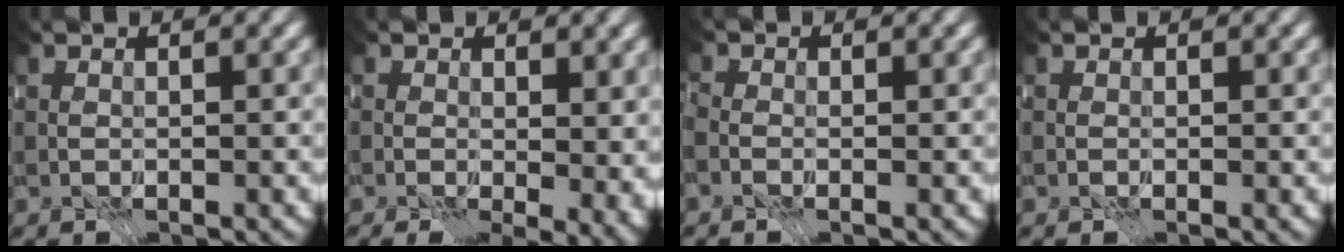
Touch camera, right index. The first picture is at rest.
{"total": 5.6, "force": [0.1, 3.4, 4.5], "torque": [-0.052, -0.029, 0.027]}
{"total": 1.2, "force": [-0.7, 0.7, 0.5], "torque": [0.010, 0.001, -0.046]}
{"total": 0.0}